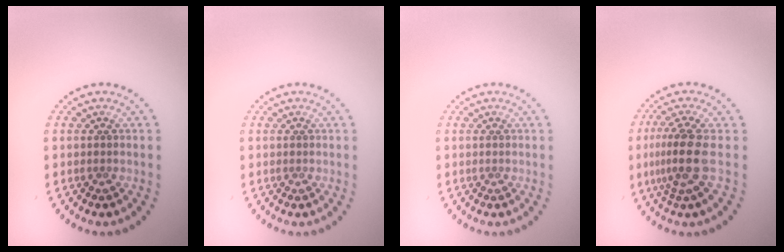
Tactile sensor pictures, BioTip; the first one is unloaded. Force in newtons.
{"total": 0.0}
{"total": 0.0}
{"total": 4.0, "press": 3.4, "slide": 2.1}